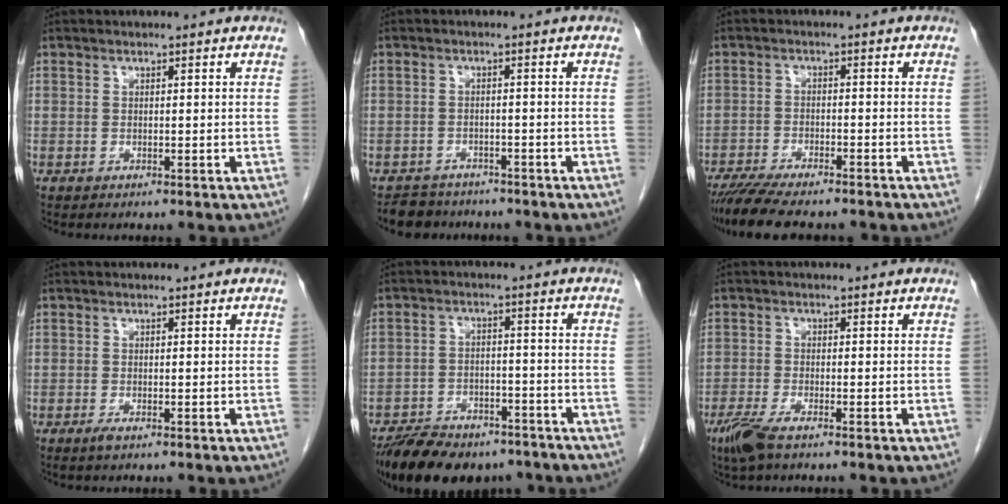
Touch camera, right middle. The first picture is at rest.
{"total": 5.0, "force": [-4.4, 2.3, 0.1], "torque": [-0.001, 0.000, -0.068]}
{"total": 10.9, "force": [-9.4, 1.9, 5.1], "torque": [-0.078, -0.015, -0.145]}
{"total": 0.9, "force": [-0.6, 0.1, 0.7], "torque": [-0.015, -0.003, -0.009]}
{"total": 14.9, "force": [-11.9, 6.3, 6.6], "torque": [-0.119, -0.003, -0.176]}
{"total": 4.1, "force": [-2.7, 0.8, 2.9], "torque": [-0.065, -0.010, -0.054]}